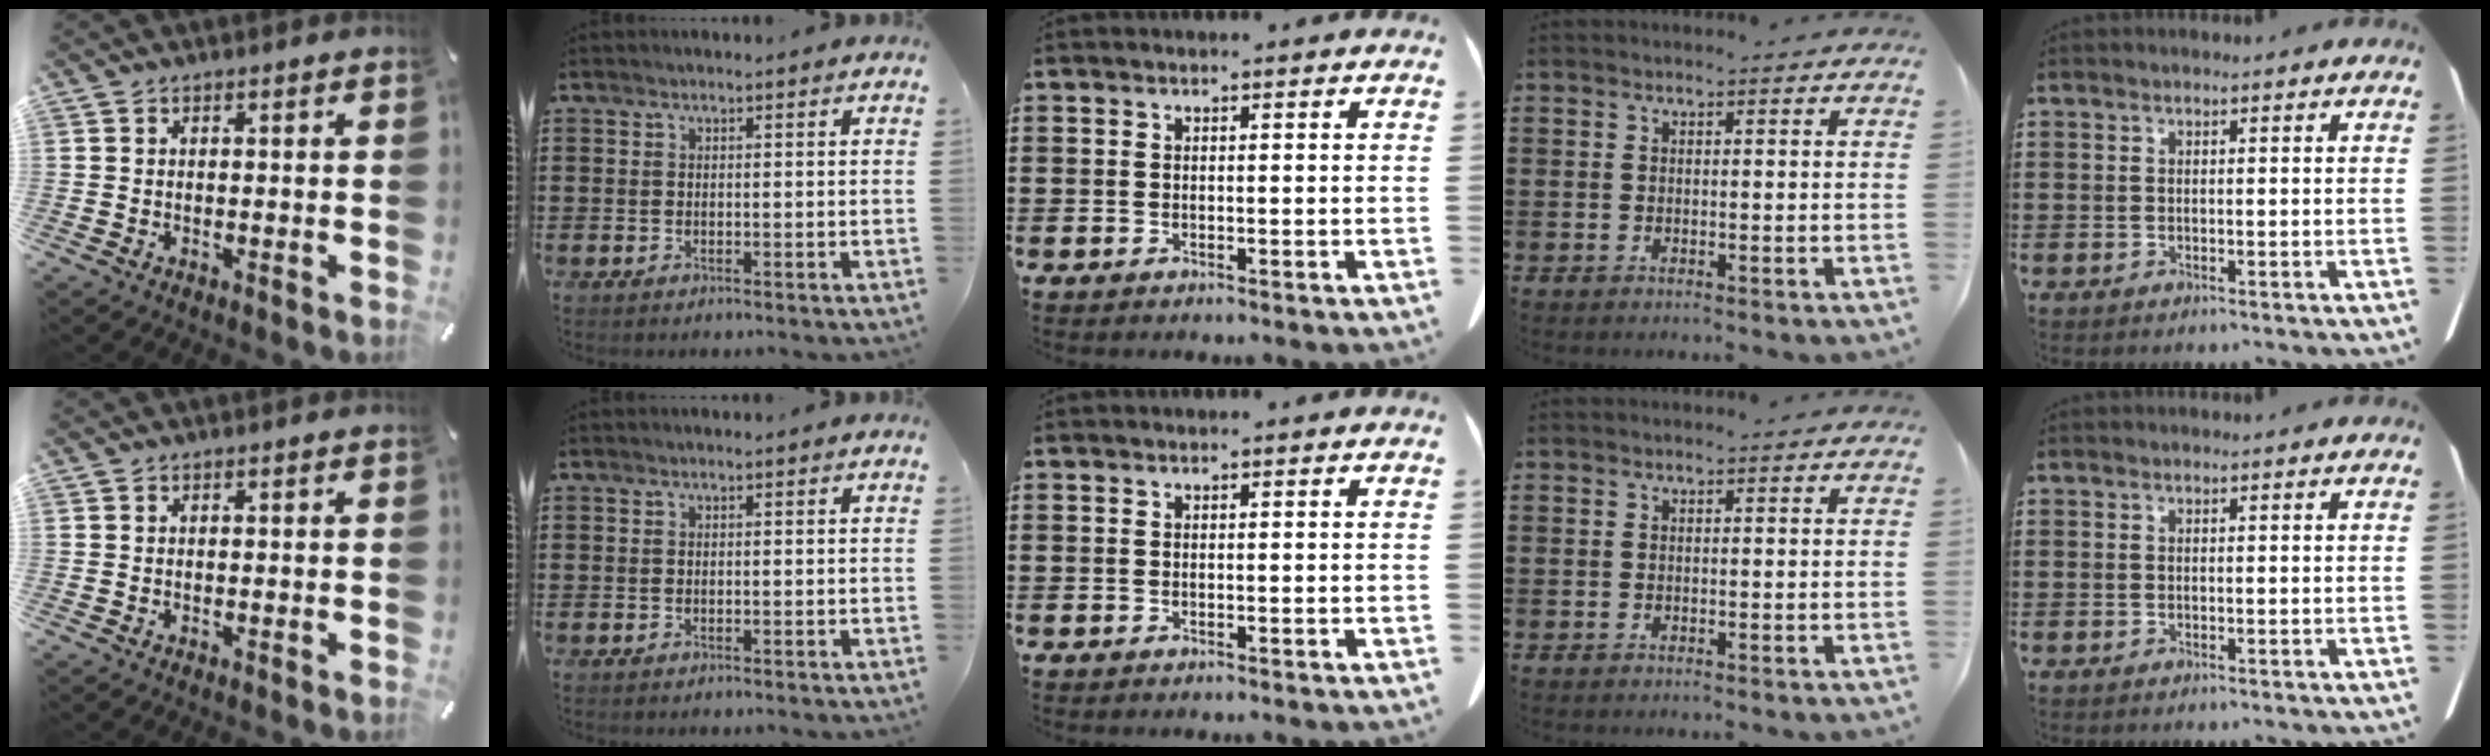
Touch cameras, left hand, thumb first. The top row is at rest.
{}